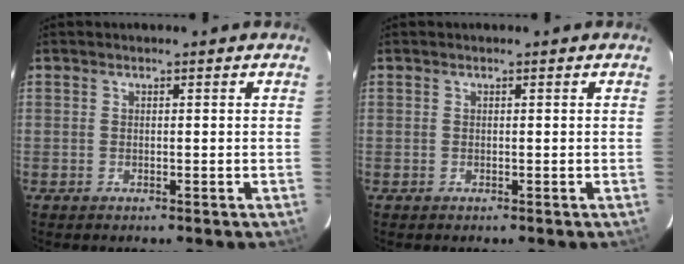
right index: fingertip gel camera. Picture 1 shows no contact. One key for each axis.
{"total": 0.0}